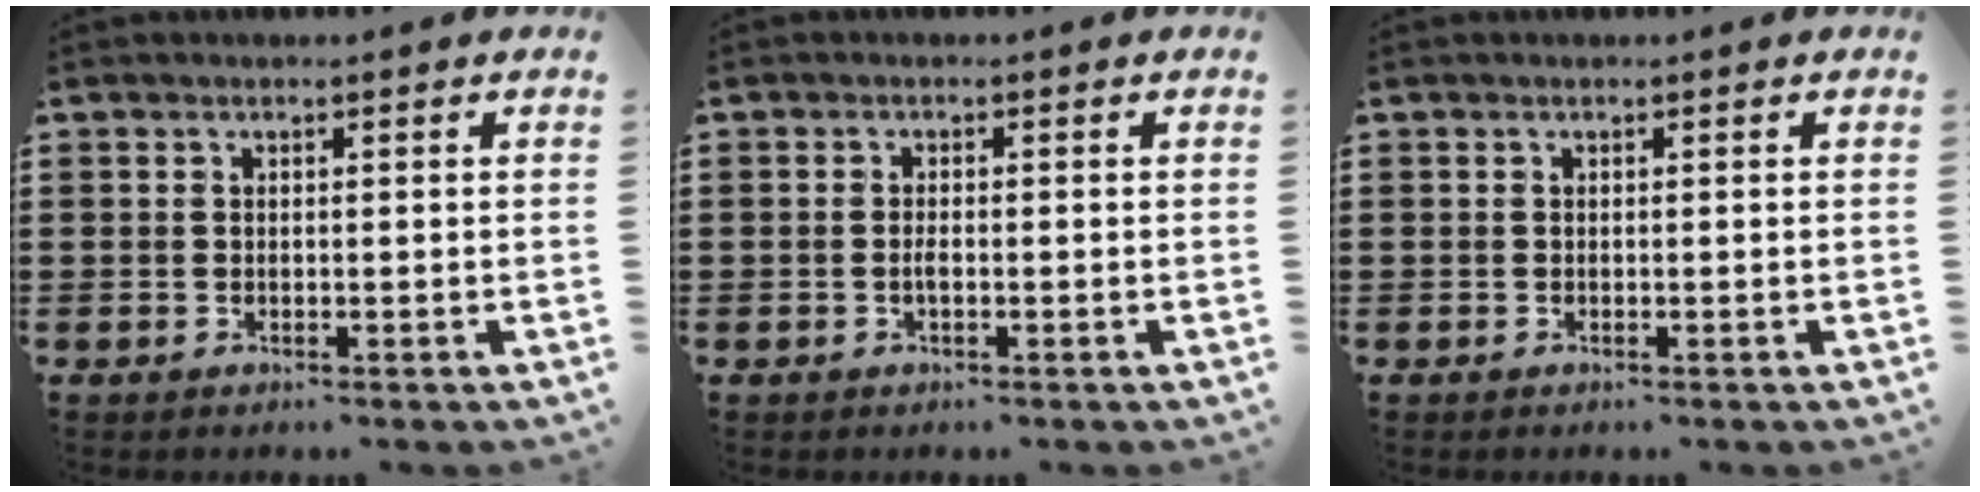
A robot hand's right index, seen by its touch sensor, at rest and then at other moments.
{"total": 1.4, "force": [-0.4, 0.3, 1.3], "torque": [-0.026, -0.002, -0.007]}
{"total": 0.0}